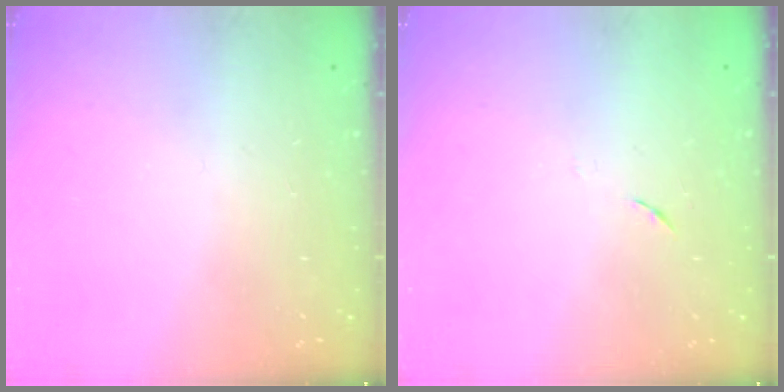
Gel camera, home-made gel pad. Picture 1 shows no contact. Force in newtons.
{"total": 3.5, "press": 3.4, "slide": 0.9}